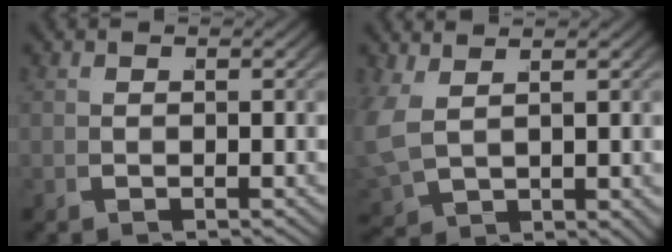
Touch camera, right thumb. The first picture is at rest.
{"total": 4.8, "force": [1.5, 3.4, 3.1], "torque": [-0.090, -0.024, 0.048]}